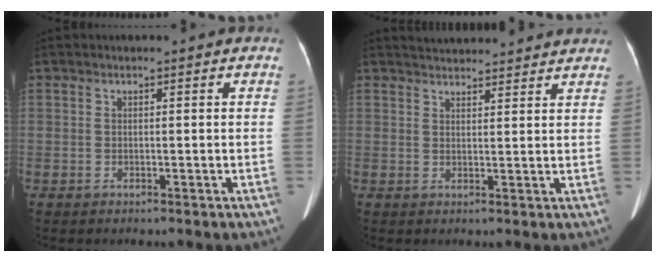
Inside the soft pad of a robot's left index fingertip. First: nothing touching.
{"total": 10.6, "force": [10.1, 1.6, 2.9], "torque": [-0.036, 0.028, 0.124]}